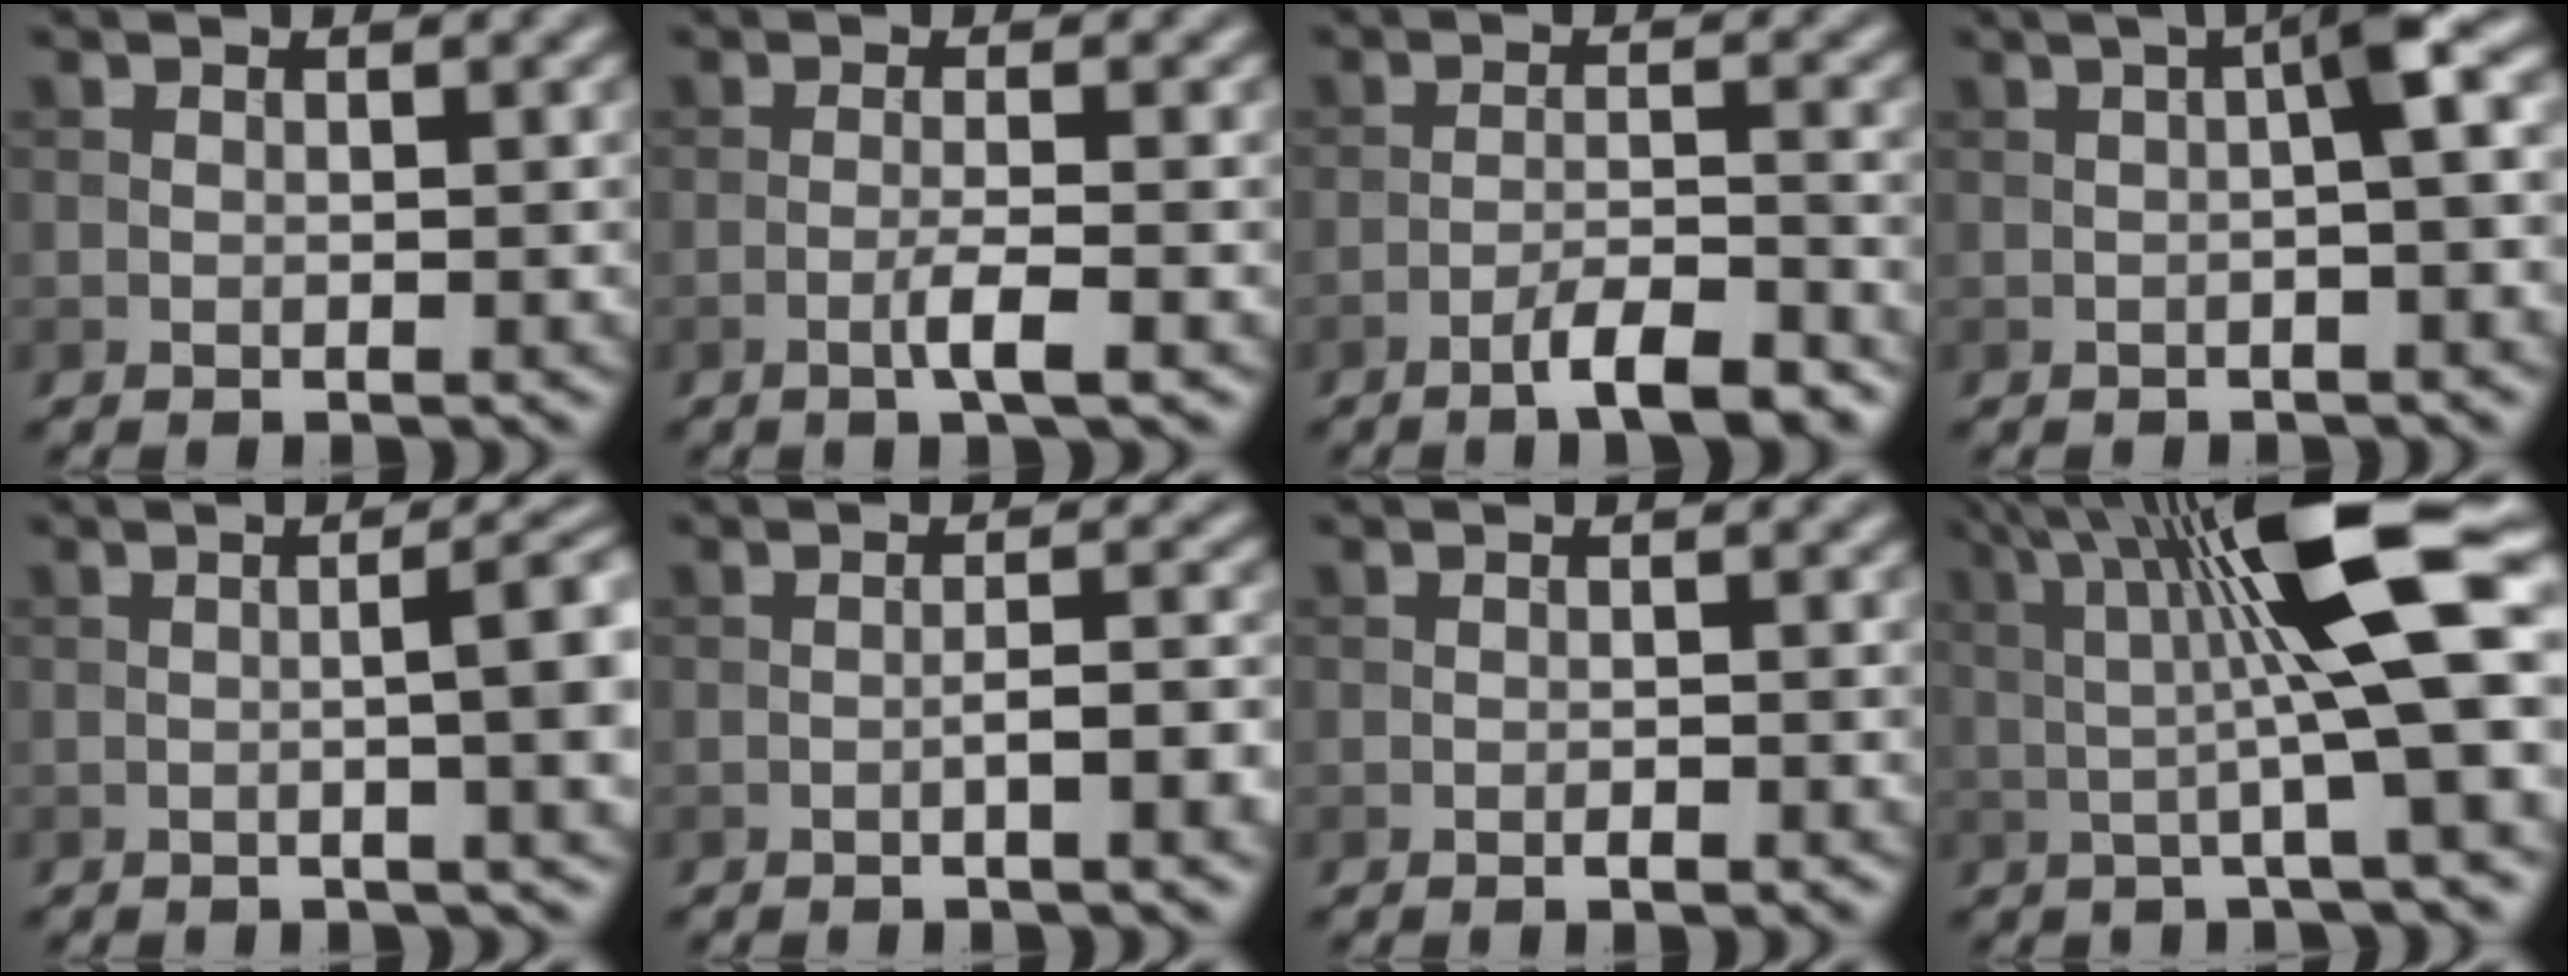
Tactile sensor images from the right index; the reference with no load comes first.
{"total": 2.4, "force": [-0.9, 0.2, 2.2], "torque": [-0.038, 0.006, -0.023]}
{"total": 4.6, "force": [-3.3, 0.7, 3.1], "torque": [-0.053, 0.007, -0.056]}
{"total": 4.0, "force": [0.3, 0.5, 4.0], "torque": [-0.059, 0.016, 0.000]}
{"total": 7.0, "force": [-0.3, 2.0, 6.7], "torque": [-0.075, 0.005, -0.001]}
{"total": 3.2, "force": [-1.1, 0.7, 3.0], "torque": [-0.045, 0.008, -0.019]}
{"total": 0.7, "force": [-0.4, 0.2, 0.6], "torque": [-0.009, -0.001, -0.006]}
{"total": 12.0, "force": [2.6, 1.9, 11.5], "torque": [-0.171, 0.012, 0.042]}